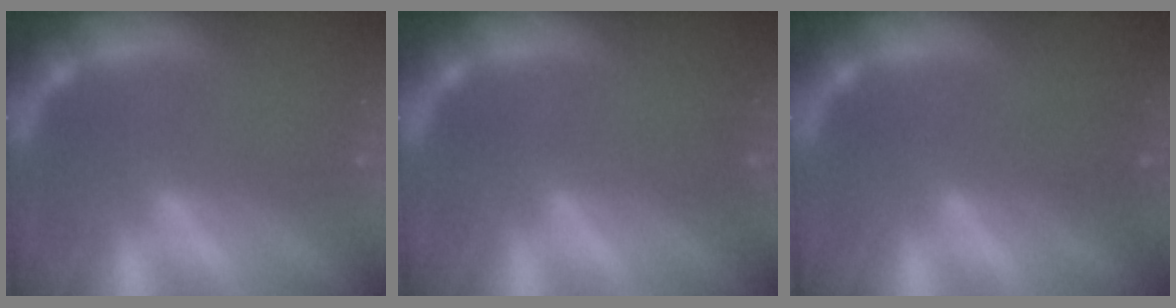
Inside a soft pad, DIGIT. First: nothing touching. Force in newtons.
{"total": 0.0}
{"total": 1.5}